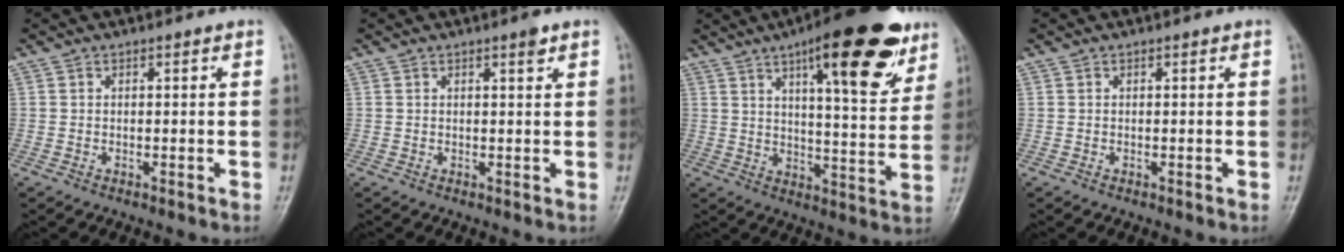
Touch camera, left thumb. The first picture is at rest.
{"total": 1.4, "force": [1.0, 0.2, 1.1], "torque": [-0.016, -0.005, 0.014]}
{"total": 20.1, "force": [11.3, 5.9, 15.5], "torque": [-0.184, -0.042, 0.161]}
{"total": 0.0}